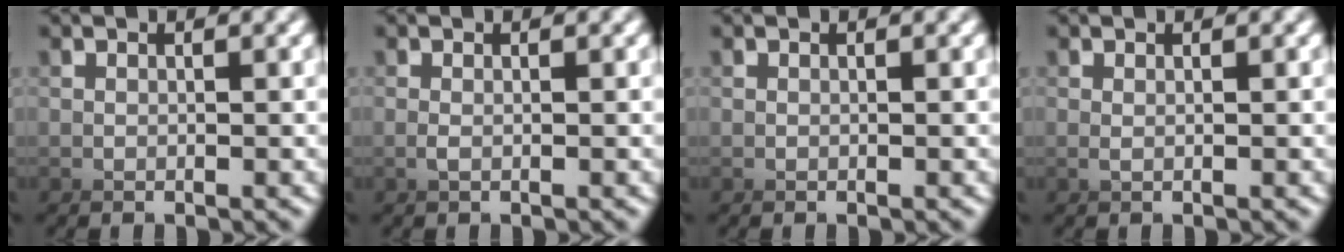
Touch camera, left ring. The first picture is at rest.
{"total": 1.5, "force": [0.0, -1.4, 0.4], "torque": [-0.002, 0.008, 0.001]}
{"total": 0.0}
{"total": 1.4, "force": [0.0, -1.4, 0.2], "torque": [0.005, 0.007, 0.001]}